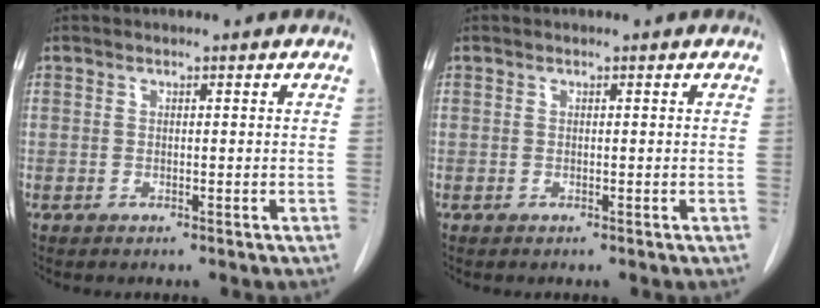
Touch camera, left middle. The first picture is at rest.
{"total": 0.0}